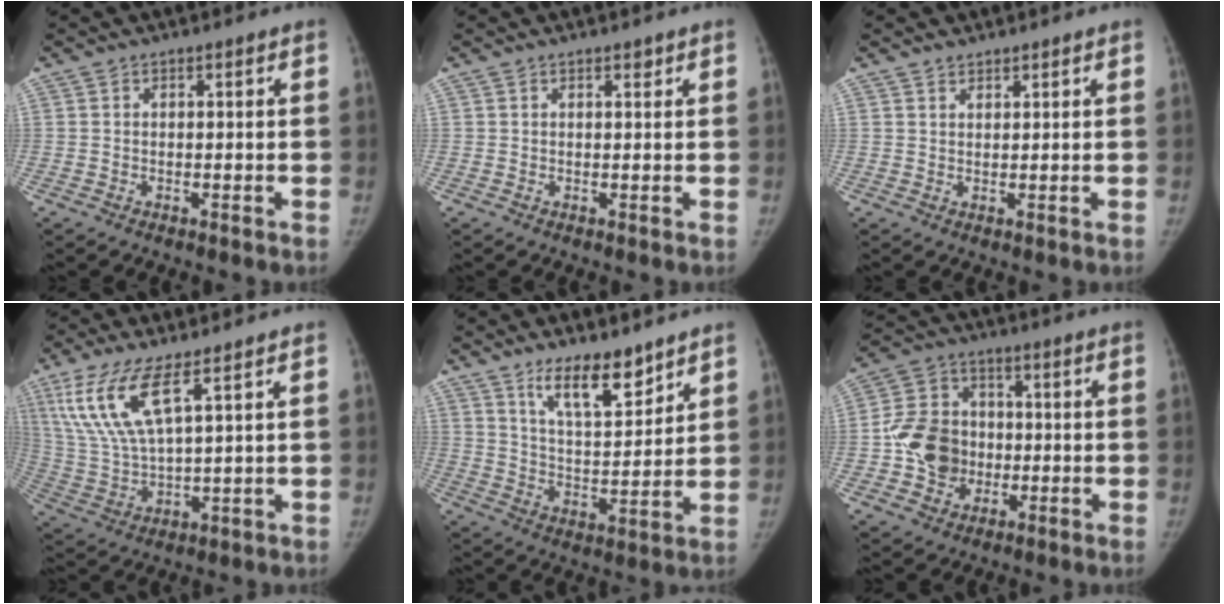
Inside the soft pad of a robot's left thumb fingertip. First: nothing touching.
{"total": 0.8, "force": [0.6, 0.4, 0.3], "torque": [-0.001, -0.004, 0.007]}
{"total": 1.4, "force": [1.2, 0.8, 0.0], "torque": [0.014, -0.012, 0.018]}
{"total": 12.5, "force": [6.6, 3.4, 10.1], "torque": [-0.224, -0.026, 0.141]}
{"total": 10.7, "force": [7.8, 3.6, 6.5], "torque": [-0.087, -0.063, 0.141]}
{"total": 11.8, "force": [-1.6, 10.0, 6.1], "torque": [-0.084, 0.018, -0.034]}